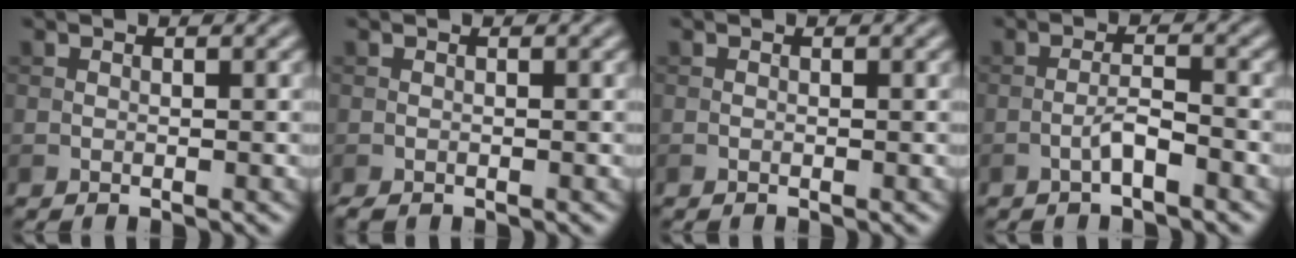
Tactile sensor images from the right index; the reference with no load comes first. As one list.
[{"total": 0.7, "force": [-0.6, 0.1, 0.3], "torque": [-0.005, -0.002, -0.010]}, {"total": 0.0}, {"total": 2.2, "force": [-1.2, 0.3, 1.8], "torque": [-0.034, 0.009, -0.026]}]